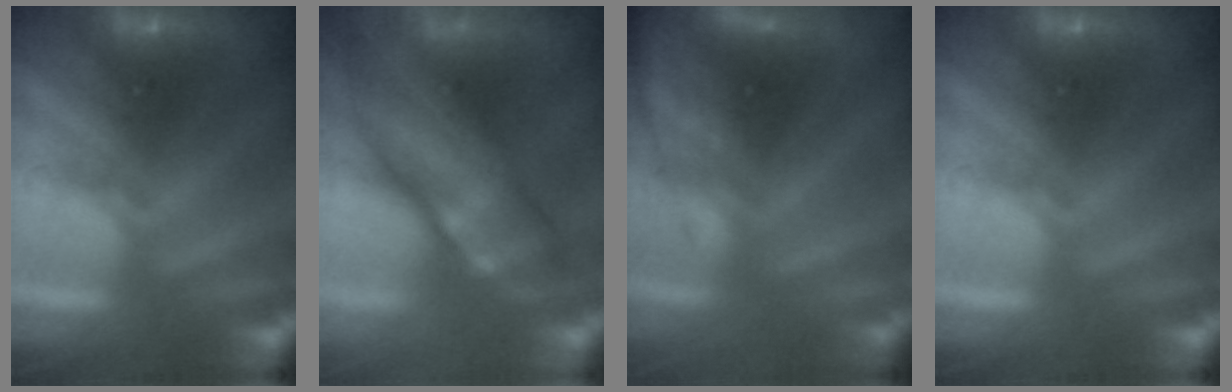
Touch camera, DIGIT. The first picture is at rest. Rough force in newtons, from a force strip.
{"total": 7.5}
{"total": 3.4}
{"total": 0.0}